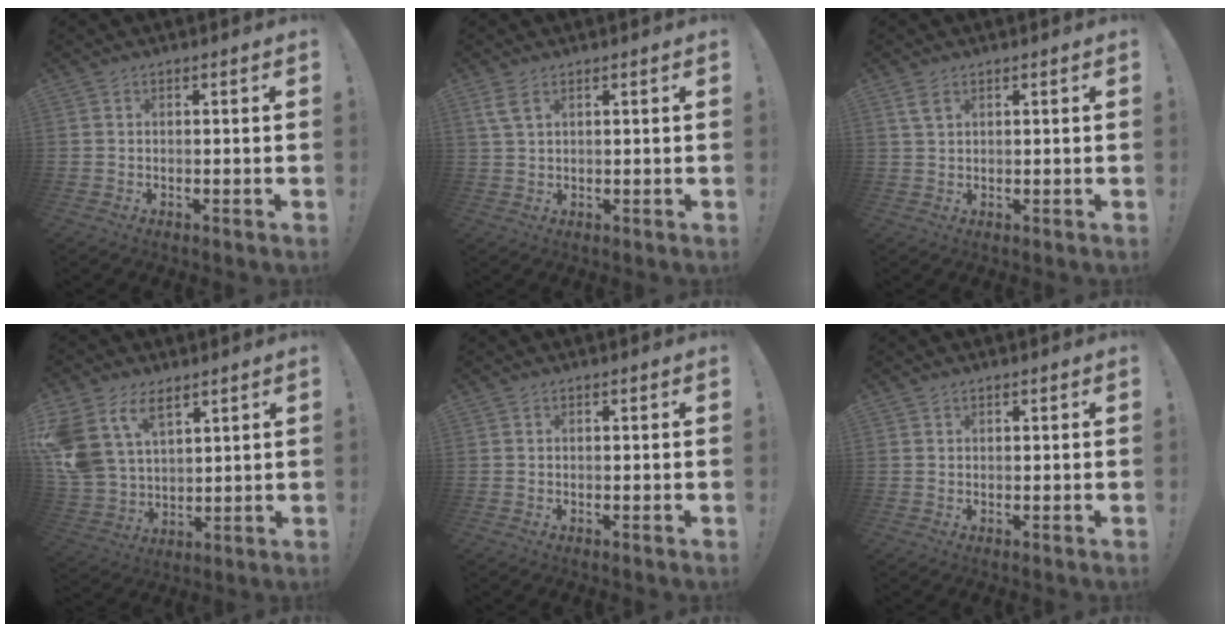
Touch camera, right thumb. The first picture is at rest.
{"total": 4.0, "force": [2.2, 1.9, 2.8], "torque": [-0.054, -0.005, 0.043]}
{"total": 3.2, "force": [1.8, 1.5, 2.1], "torque": [-0.041, -0.003, 0.034]}
{"total": 13.1, "force": [8.1, 8.0, 6.6], "torque": [-0.156, -0.052, 0.157]}
{"total": 0.0}
{"total": 0.9, "force": [0.7, 0.5, 0.2], "torque": [0.000, -0.001, 0.014]}